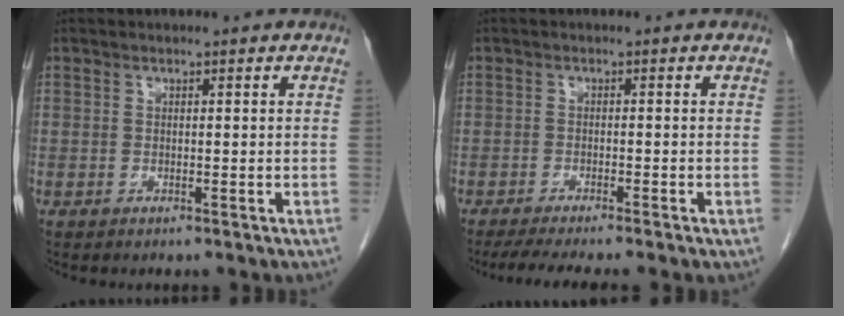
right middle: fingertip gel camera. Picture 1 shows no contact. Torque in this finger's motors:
{"motor_torque": [1.09, -1.05, 0.13, 0.07]}